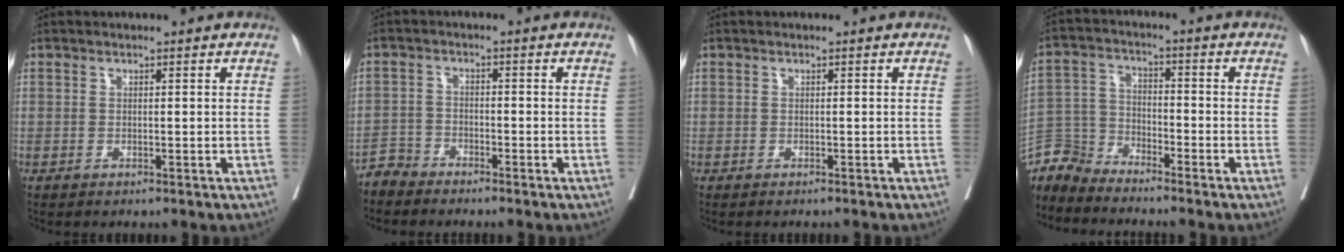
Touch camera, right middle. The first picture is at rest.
{"total": 2.7, "force": [-2.6, 0.6, -0.6], "torque": [0.018, -0.006, -0.053]}
{"total": 1.3, "force": [-1.0, -0.4, 0.6], "torque": [-0.009, -0.004, -0.013]}
{"total": 5.9, "force": [-5.8, 0.6, -0.7], "torque": [0.016, 0.006, -0.119]}